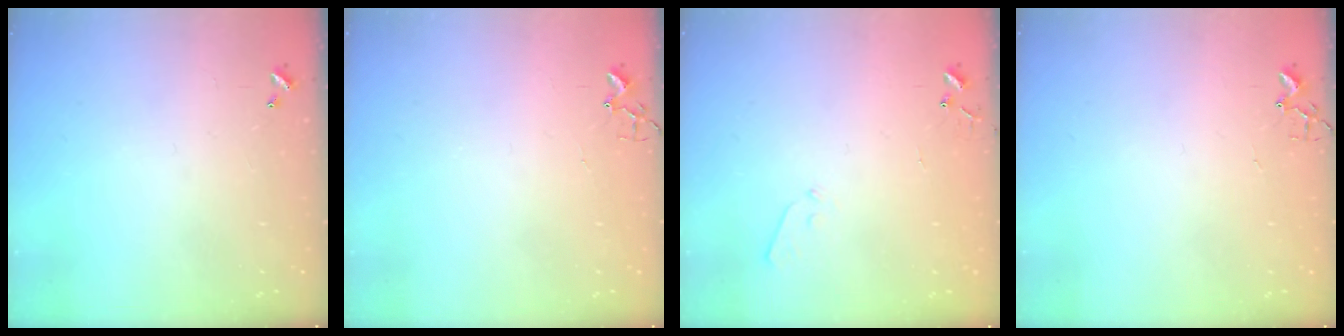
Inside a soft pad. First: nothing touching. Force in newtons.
{"total": 2.4, "press": 2.4, "slide": 0.3}
{"total": 3.4, "press": 3.4, "slide": 0.5}
{"total": 7.3, "press": 7.3, "slide": 0.5}